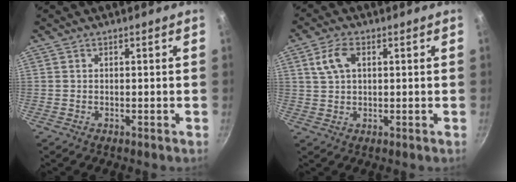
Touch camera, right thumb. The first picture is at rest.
{"total": 5.6, "force": [1.8, 3.3, 4.2], "torque": [-0.077, 0.005, 0.032]}